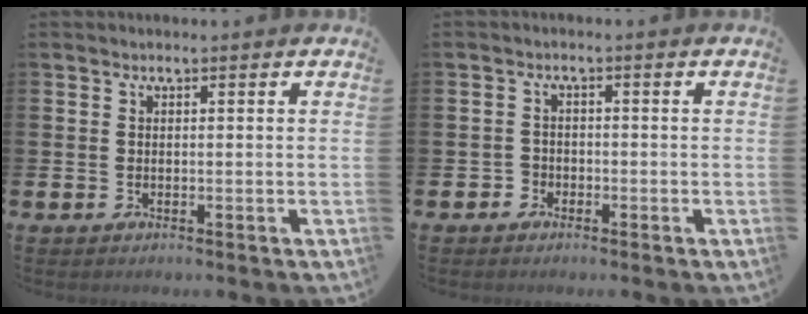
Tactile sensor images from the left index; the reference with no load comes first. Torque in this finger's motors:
{"motor_torque": [-0.15, 0.09, -0.02, -0.01]}